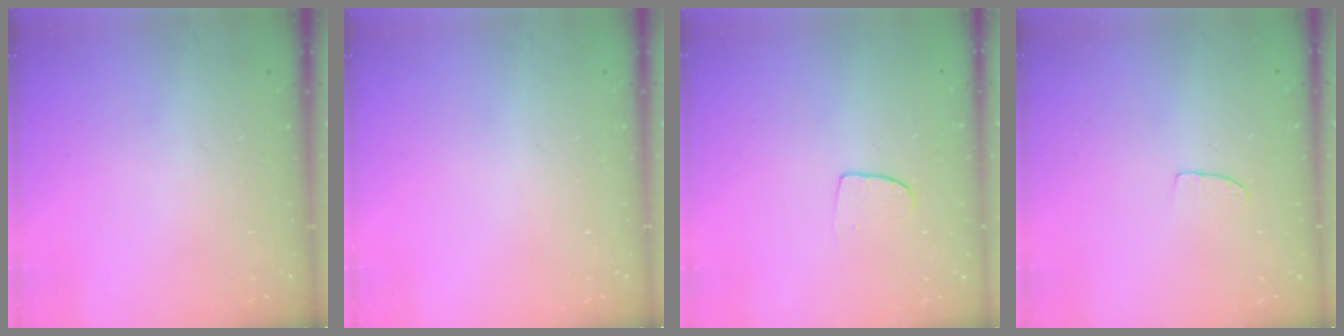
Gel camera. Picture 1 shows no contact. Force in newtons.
{"total": 0.0}
{"total": 6.3, "press": 6.2, "slide": 0.6}
{"total": 3.1, "press": 3.1, "slide": 0.2}